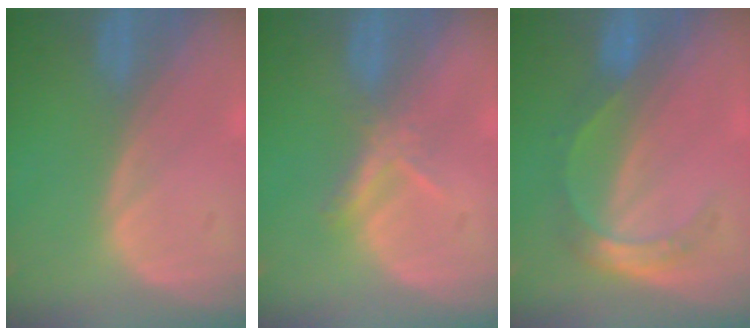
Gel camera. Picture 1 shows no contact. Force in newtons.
{"total": 3.1, "press": 2.9, "slide": 0.9}
{"total": 5.5, "press": 4.8, "slide": 2.6}